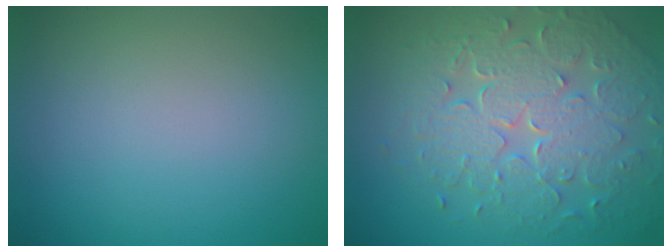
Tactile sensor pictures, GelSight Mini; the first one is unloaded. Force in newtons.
{"total": 8.0, "press": 5.8, "slide": 5.5}